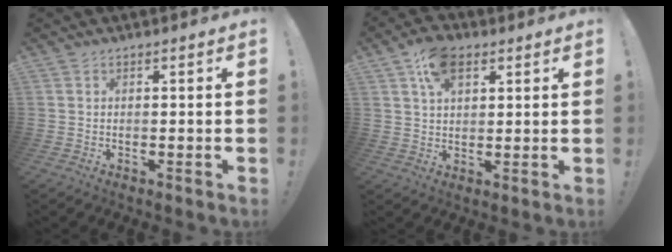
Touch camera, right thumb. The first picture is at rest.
{"total": 9.8, "force": [4.6, 5.9, 6.4], "torque": [-0.101, -0.002, 0.086]}